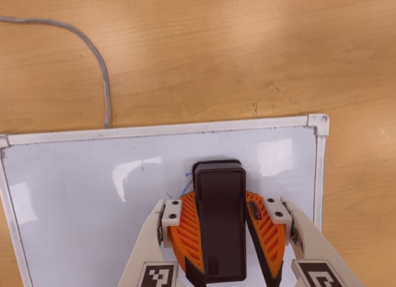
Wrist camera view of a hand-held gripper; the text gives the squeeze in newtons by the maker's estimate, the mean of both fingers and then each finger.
{"total": 16.9, "left": 19.3, "right": 14.6}